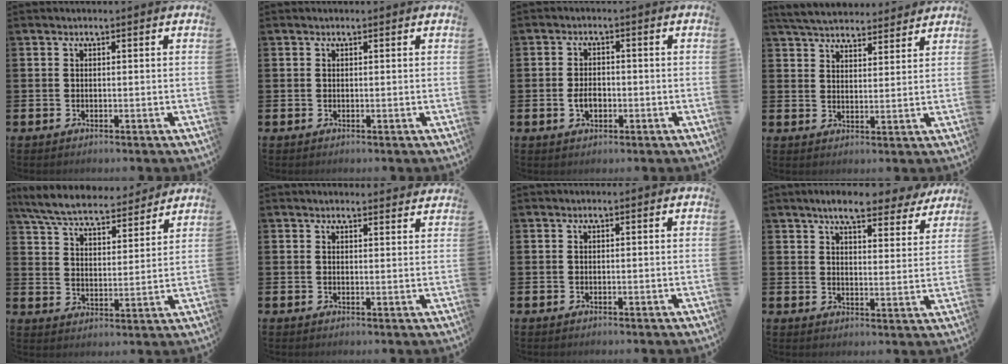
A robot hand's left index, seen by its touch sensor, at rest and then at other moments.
{"total": 0.0}
{"total": 2.8, "force": [-0.6, 1.8, 2.0], "torque": [-0.025, -0.002, -0.015]}
{"total": 5.5, "force": [5.3, 1.1, 0.8], "torque": [-0.041, -0.025, 0.096]}
{"total": 7.1, "force": [6.7, 1.3, 2.1], "torque": [-0.068, -0.040, 0.116]}
{"total": 2.0, "force": [1.9, 0.1, -0.1], "torque": [0.013, -0.014, 0.032]}
{"total": 0.0}
{"total": 7.5, "force": [6.8, 1.6, 2.8], "torque": [-0.052, -0.033, 0.116]}